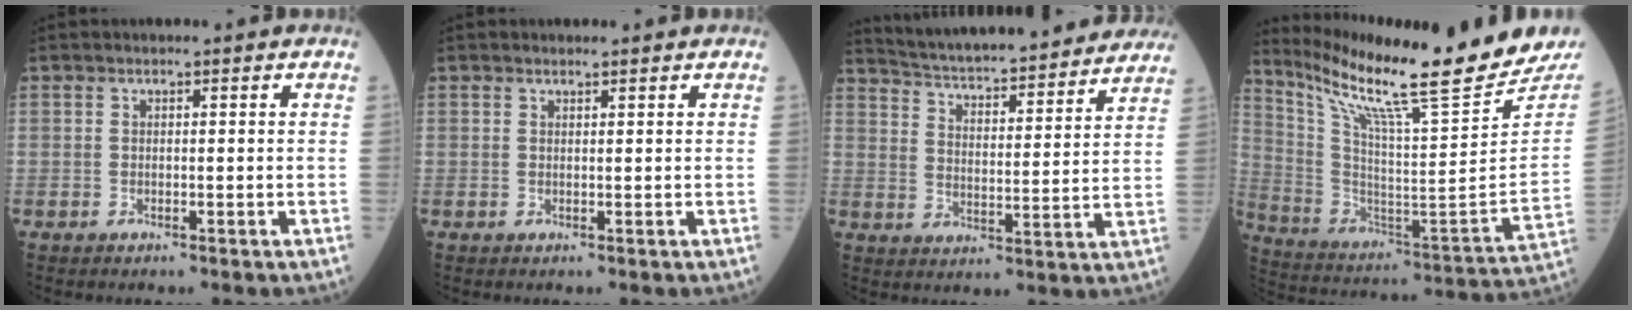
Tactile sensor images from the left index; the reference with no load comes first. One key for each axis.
{"total": 0.8, "fx": 0.7, "fy": 0.1, "fz": 0.2, "tx": -0.012, "ty": 0.001, "tz": 0.012}
{"total": 24.8, "fx": 22.9, "fy": 2.9, "fz": 9.2, "tx": -0.143, "ty": -0.016, "tz": 0.307}
{"total": 26.4, "fx": 22.3, "fy": 1.0, "fz": 14.1, "tx": -0.250, "ty": -0.078, "tz": 0.336}